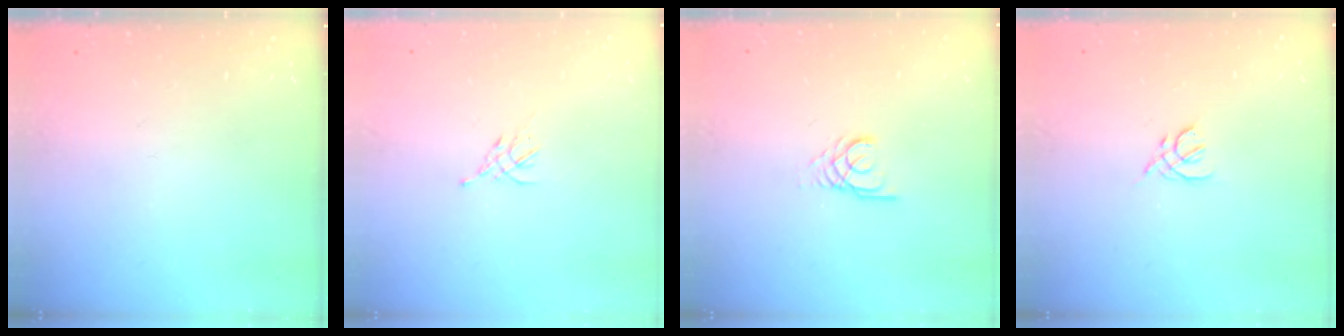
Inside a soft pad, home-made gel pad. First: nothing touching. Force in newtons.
{"total": 1.9, "press": 1.8, "slide": 0.5}
{"total": 2.7, "press": 2.7, "slide": 0.3}
{"total": 2.0, "press": 1.9, "slide": 0.6}